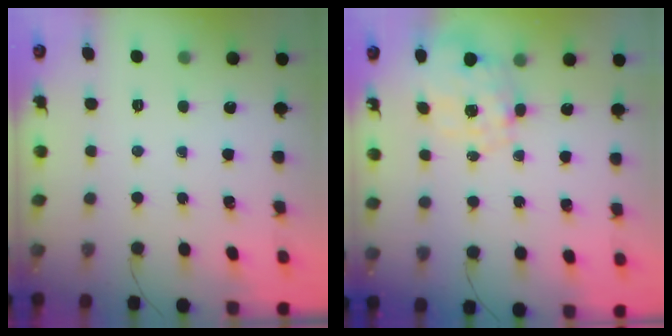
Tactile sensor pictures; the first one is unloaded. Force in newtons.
{"total": 2.1, "press": 1.8, "slide": 1.0}